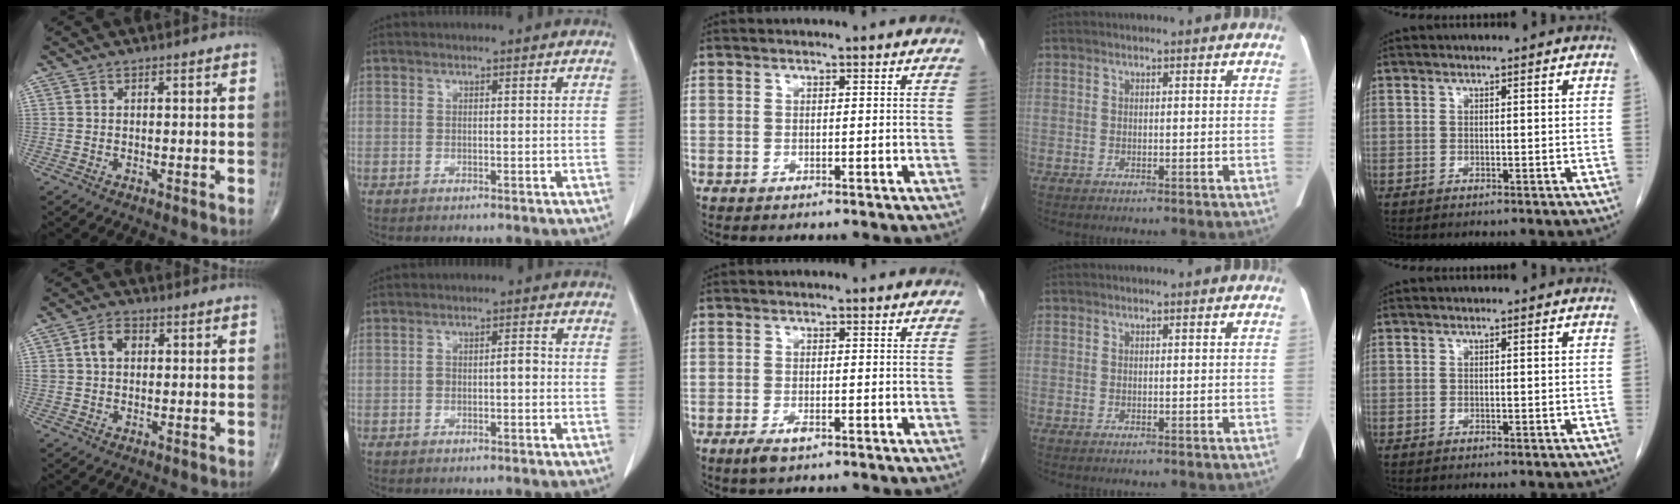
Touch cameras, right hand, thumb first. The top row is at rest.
{"thumb": {"total": 4.4, "force": [1.0, 3.2, 2.9], "torque": [-0.050, 0.012, 0.017]}, "index": {"total": 3.6, "force": [-0.5, 1.6, 3.2], "torque": [-0.060, 0.020, -0.006]}, "middle": {"total": 2.1, "force": [-1.2, 0.6, 1.6], "torque": [-0.032, -0.002, -0.020]}}